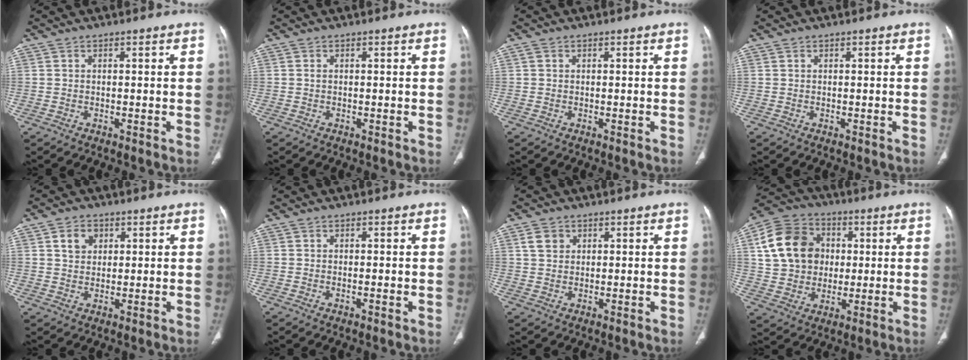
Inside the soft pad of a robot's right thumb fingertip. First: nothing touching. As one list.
[{"total": 0.0}, {"total": 0.5, "force": [0.2, 0.5, 0.2], "torque": [-0.003, 0.001, 0.002]}, {"total": 0.0}, {"total": 4.5, "force": [1.8, 3.5, 2.2], "torque": [-0.014, -0.007, 0.031]}, {"total": 0.8, "force": [-0.1, 0.1, 0.8], "torque": [-0.011, 0.000, -0.002]}, {"total": 3.4, "force": [1.5, 2.6, 1.5], "torque": [-0.014, -0.004, 0.030]}, {"total": 15.6, "force": [3.0, 12.9, 8.2], "torque": [-0.132, 0.015, 0.054]}]